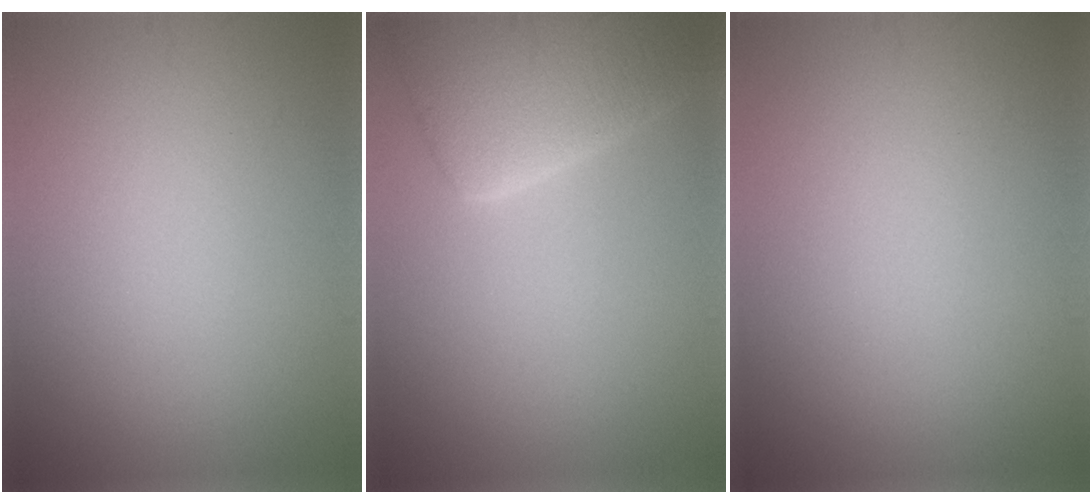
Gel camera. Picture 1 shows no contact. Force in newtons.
{"total": 7.1, "press": 7.0, "slide": 0.6}
{"total": 0.0}